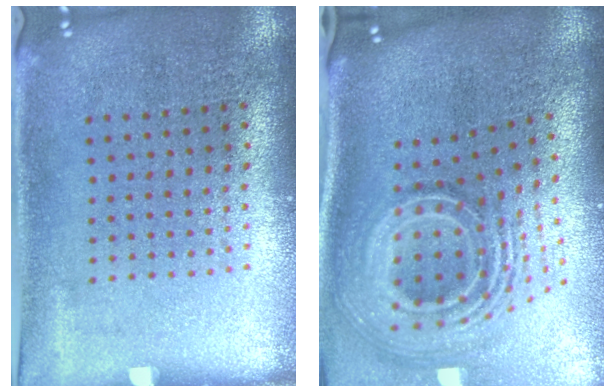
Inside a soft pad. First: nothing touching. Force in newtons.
{"total": 3.0, "press": 1.8, "slide": 2.4}